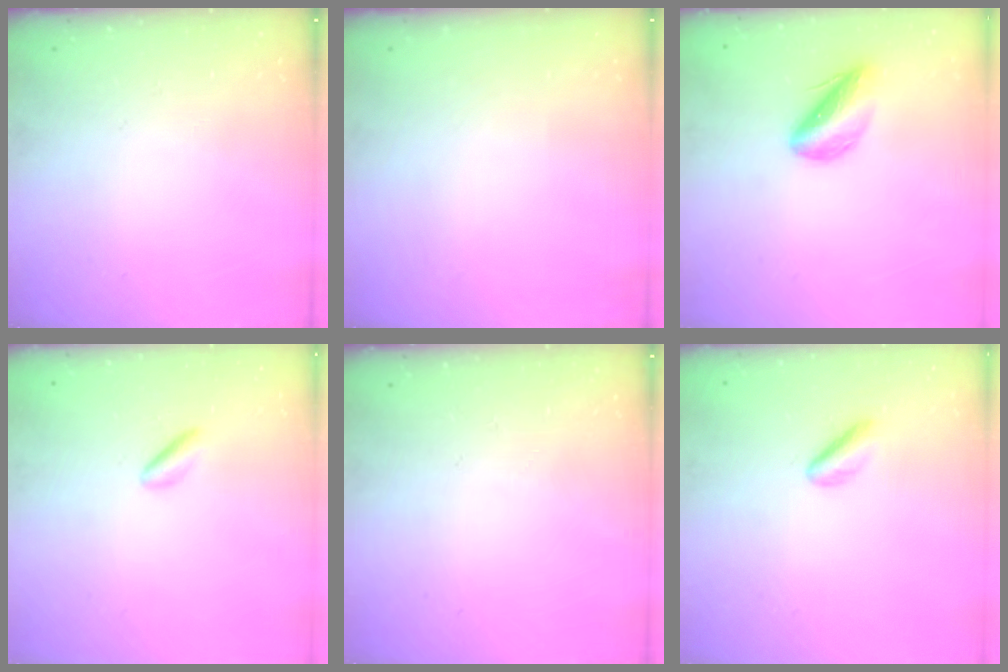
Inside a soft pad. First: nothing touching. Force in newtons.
{"total": 0.0}
{"total": 7.2, "press": 6.9, "slide": 2.1}
{"total": 1.9, "press": 1.7, "slide": 0.8}
{"total": 0.0}
{"total": 2.9, "press": 2.8, "slide": 0.8}